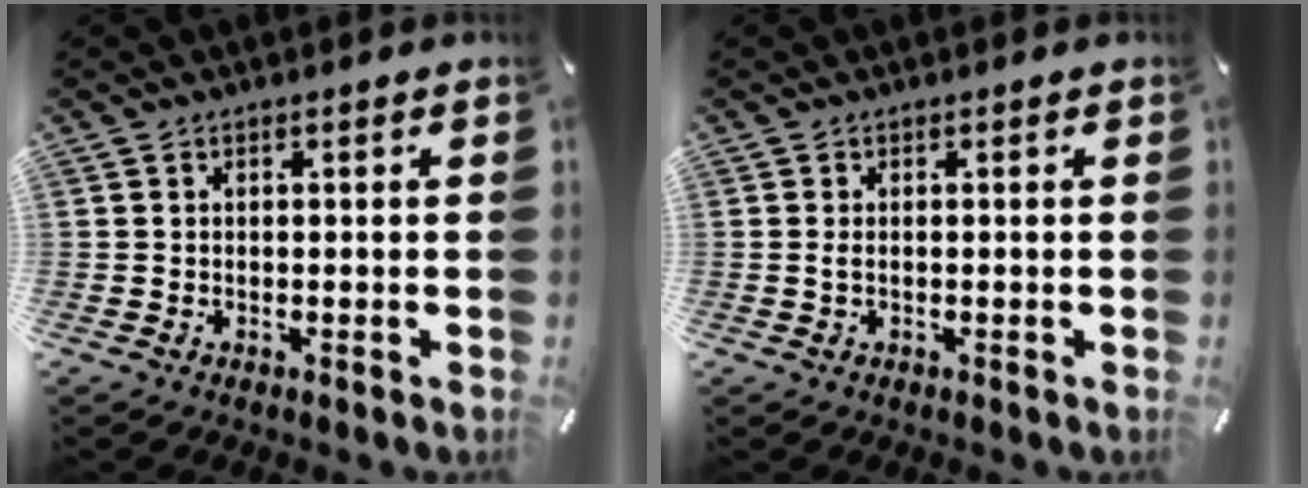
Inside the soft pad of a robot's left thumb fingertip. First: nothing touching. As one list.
[{"total": 1.1, "force": [-0.1, 0.3, 1.0], "torque": [-0.020, 0.000, -0.002]}]